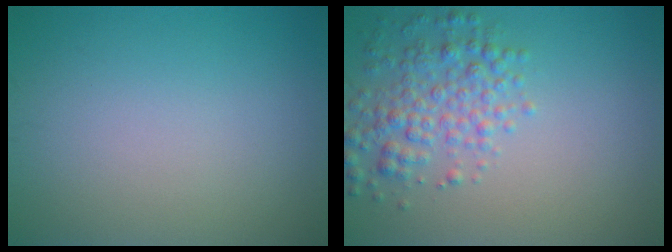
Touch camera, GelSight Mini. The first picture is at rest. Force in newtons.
{"total": 3.8, "press": 3.8, "slide": 0.1}